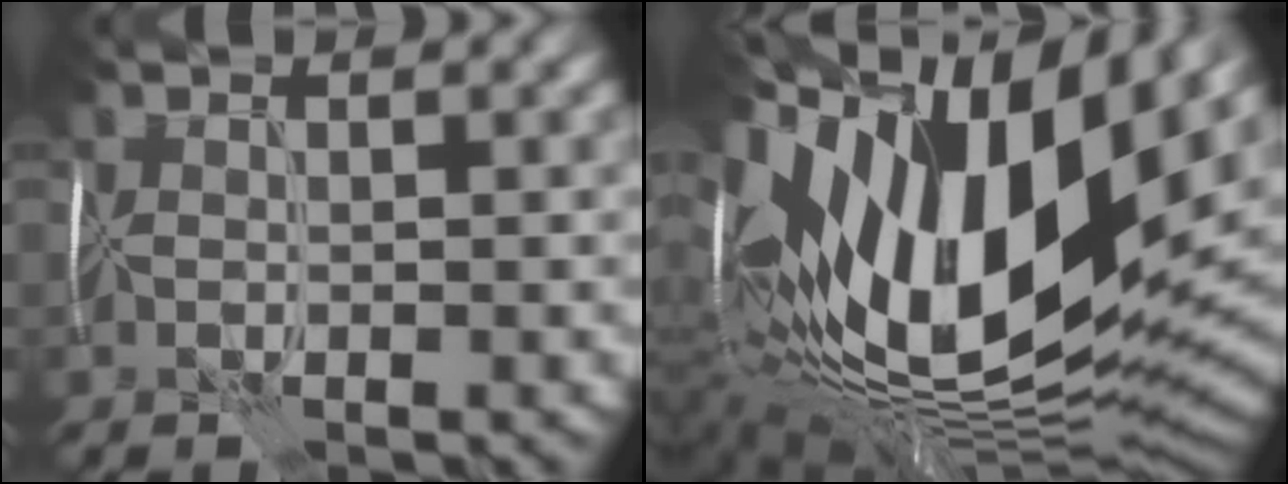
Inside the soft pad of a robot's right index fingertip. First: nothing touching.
{"total": 19.1, "force": [3.0, 8.5, 16.8], "torque": [-0.309, 0.006, 0.042]}